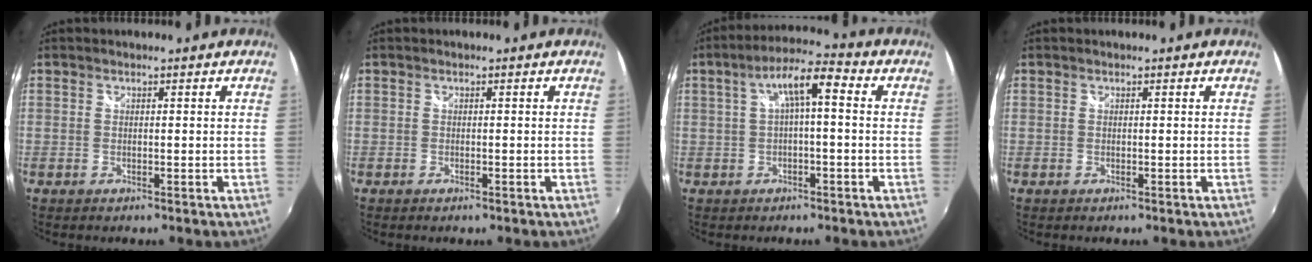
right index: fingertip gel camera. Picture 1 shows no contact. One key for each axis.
{"total": 0.6, "fx": -0.5, "fy": 0.3, "fz": 0.3, "tx": -0.006, "ty": -0.004, "tz": -0.010}
{"total": 7.3, "fx": 0.8, "fy": 1.8, "fz": 7.0, "tx": -0.133, "ty": 0.022, "tz": 0.017}
{"total": 0.0}